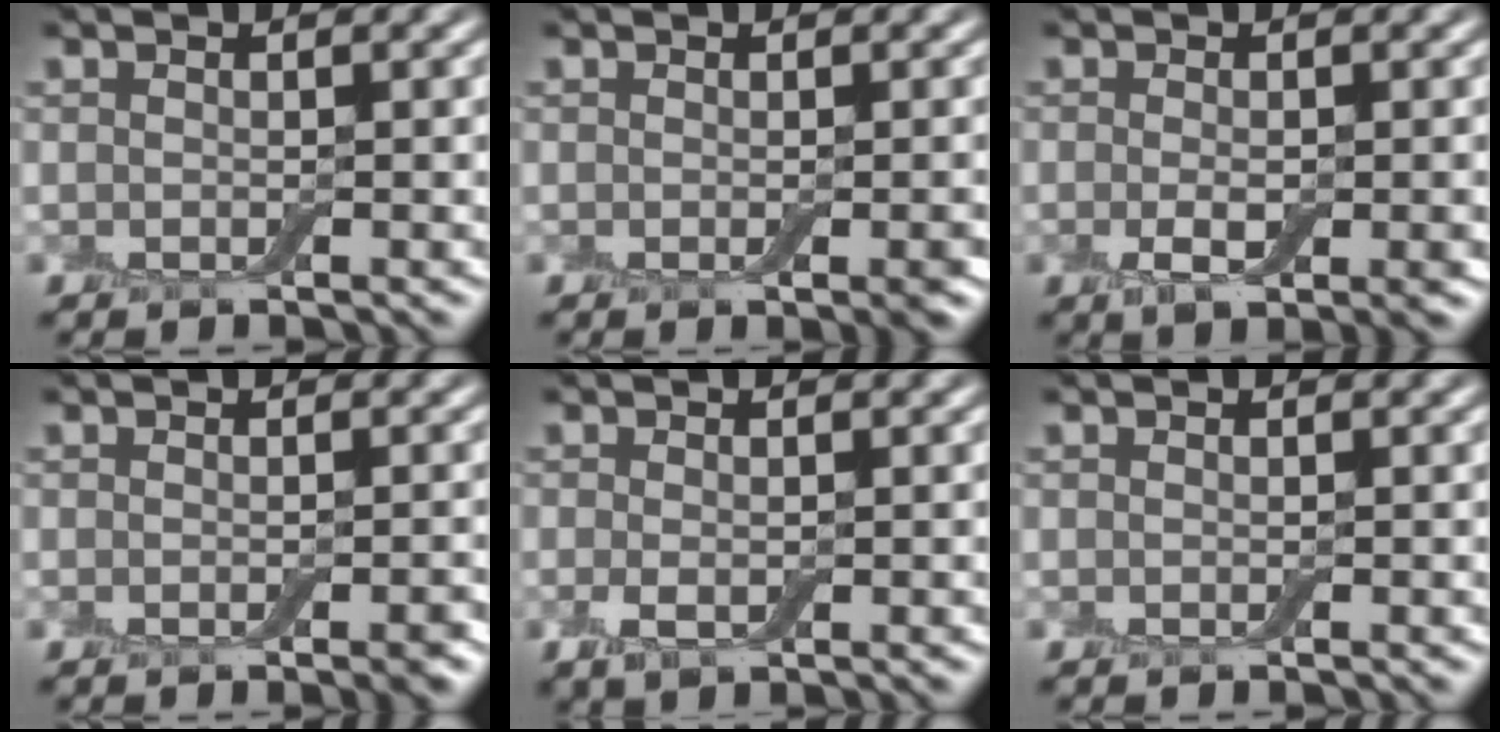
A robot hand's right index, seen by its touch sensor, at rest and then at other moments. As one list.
[{"total": 1.2, "force": [-0.2, 0.2, 1.2], "torque": [-0.014, -0.004, -0.003]}, {"total": 3.0, "force": [-0.7, 1.3, 2.6], "torque": [-0.044, -0.010, -0.011]}, {"total": 1.3, "force": [-0.5, 0.2, 1.1], "torque": [-0.013, -0.003, -0.007]}, {"total": 1.8, "force": [-0.3, 1.0, 1.5], "torque": [-0.036, -0.008, -0.005]}, {"total": 0.0}]